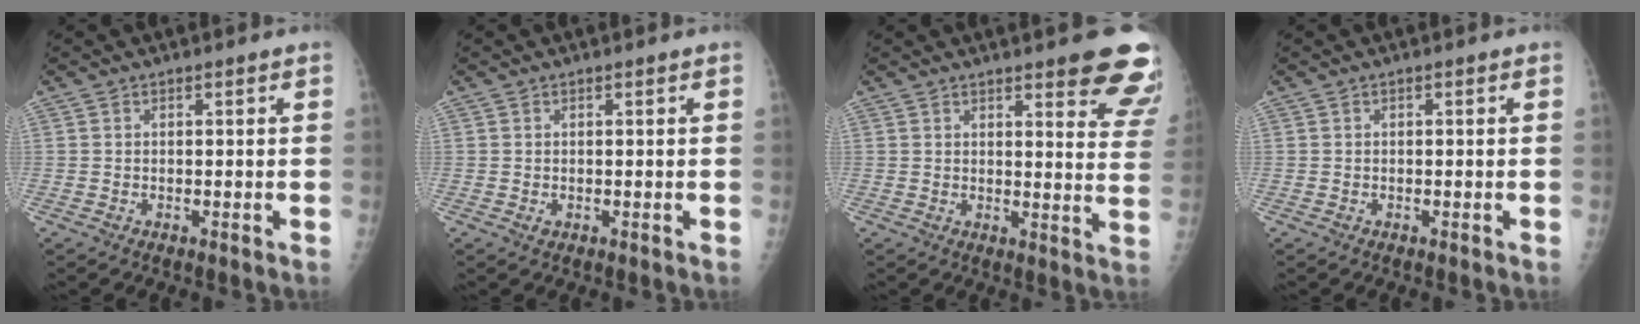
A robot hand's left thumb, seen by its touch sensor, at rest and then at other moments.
{"total": 0.5, "force": [0.1, 0.4, 0.4], "torque": [-0.004, -0.001, 0.003]}
{"total": 13.5, "force": [9.9, 3.2, 8.6], "torque": [-0.066, -0.056, 0.101]}
{"total": 0.0}